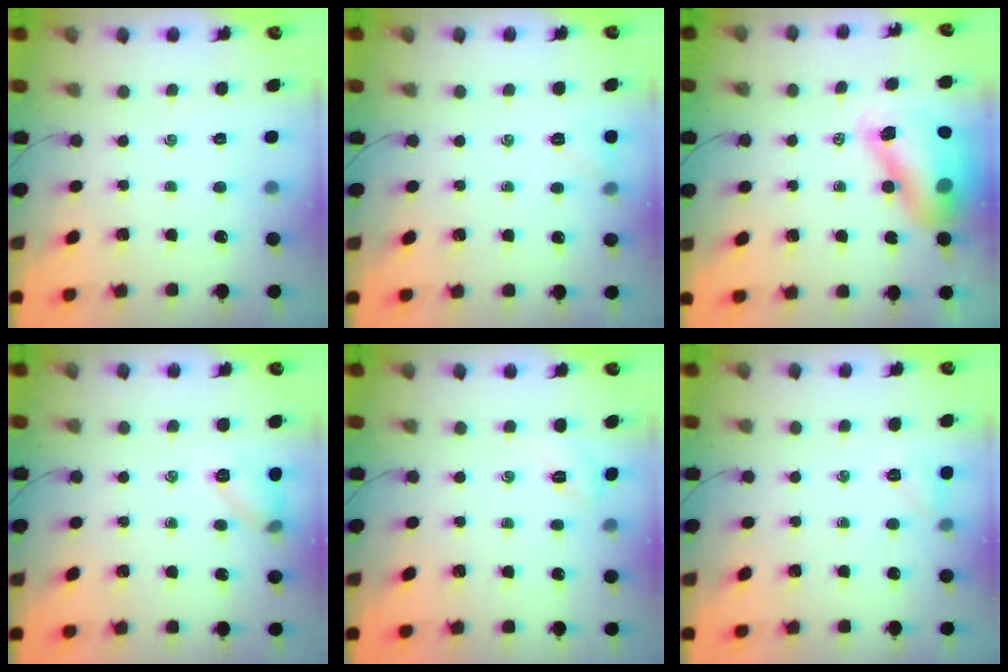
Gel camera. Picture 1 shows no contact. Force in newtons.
{"total": 5.6, "press": 5.4, "slide": 1.4}
{"total": 12.8, "press": 12.4, "slide": 3.4}
{"total": 6.9, "press": 6.7, "slide": 1.5}
{"total": 3.2, "press": 3.1, "slide": 1.0}
{"total": 5.4, "press": 5.1, "slide": 1.5}